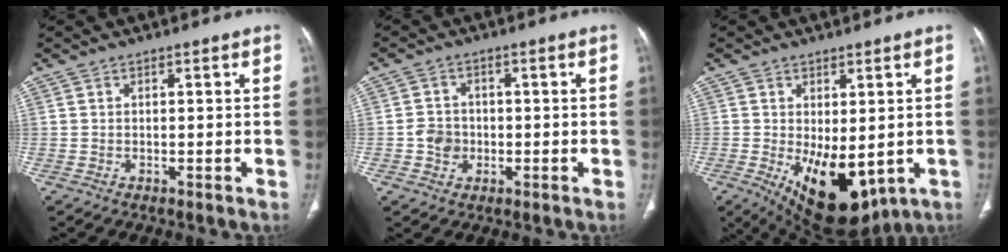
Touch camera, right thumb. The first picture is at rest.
{"total": 4.1, "force": [-0.8, 3.7, 1.8], "torque": [-0.013, 0.007, -0.017]}
{"total": 14.3, "force": [-3.6, 7.5, 11.7], "torque": [-0.164, -0.019, -0.025]}